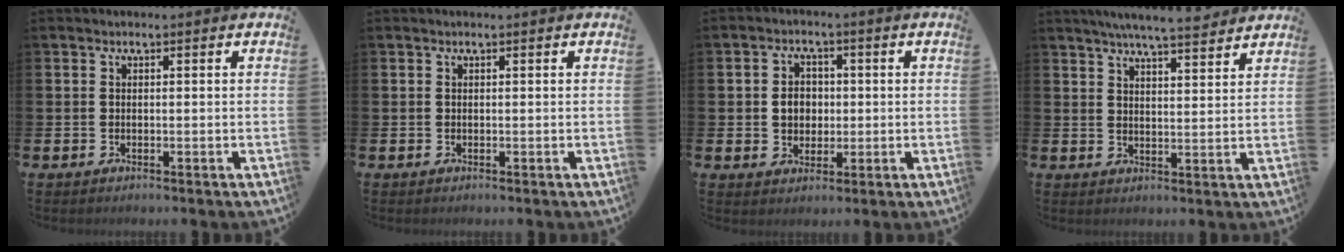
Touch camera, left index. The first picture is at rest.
{"total": 0.0}
{"total": 3.8, "force": [0.3, 3.2, 2.0], "torque": [-0.027, 0.004, -0.004]}
{"total": 5.9, "force": [5.7, -0.1, 1.6], "torque": [-0.044, -0.025, 0.101]}